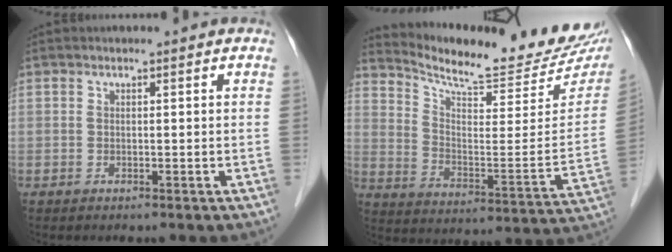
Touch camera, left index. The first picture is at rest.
{"total": 18.8, "force": [17.7, 2.1, 5.9], "torque": [-0.103, -0.080, 0.240]}